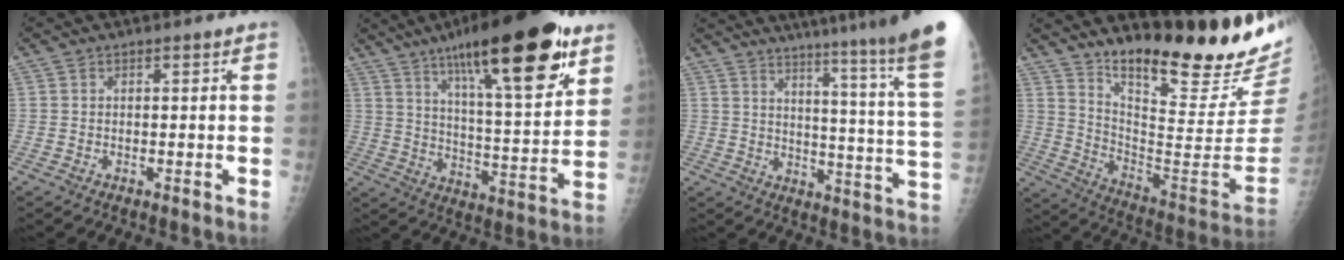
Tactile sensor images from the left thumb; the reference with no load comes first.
{"total": 25.9, "force": [15.0, 6.1, 20.1], "torque": [-0.295, -0.048, 0.236]}
{"total": 27.8, "force": [21.7, 0.1, 17.3], "torque": [-0.218, -0.145, 0.275]}
{"total": 24.4, "force": [20.1, 3.0, 13.6], "torque": [-0.181, -0.167, 0.298]}